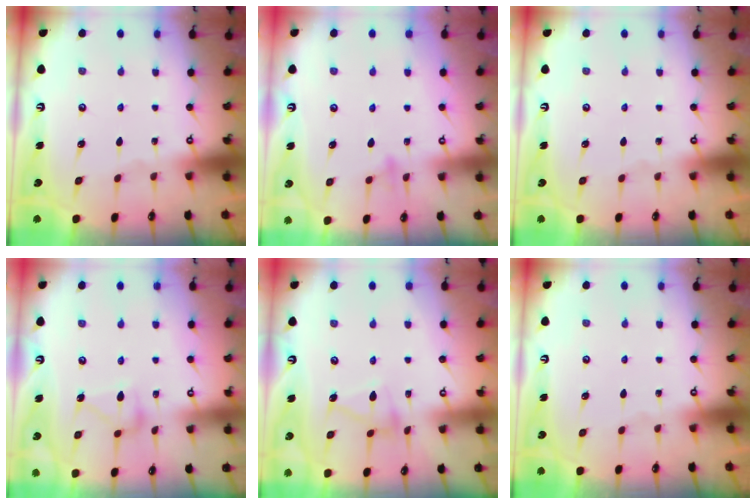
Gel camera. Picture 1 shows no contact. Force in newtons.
{"total": 6.7, "press": 6.7, "slide": 0.6}
{"total": 0.0}
{"total": 11.1, "press": 11.1, "slide": 0.6}
{"total": 7.7, "press": 7.7, "slide": 0.7}
{"total": 0.0}